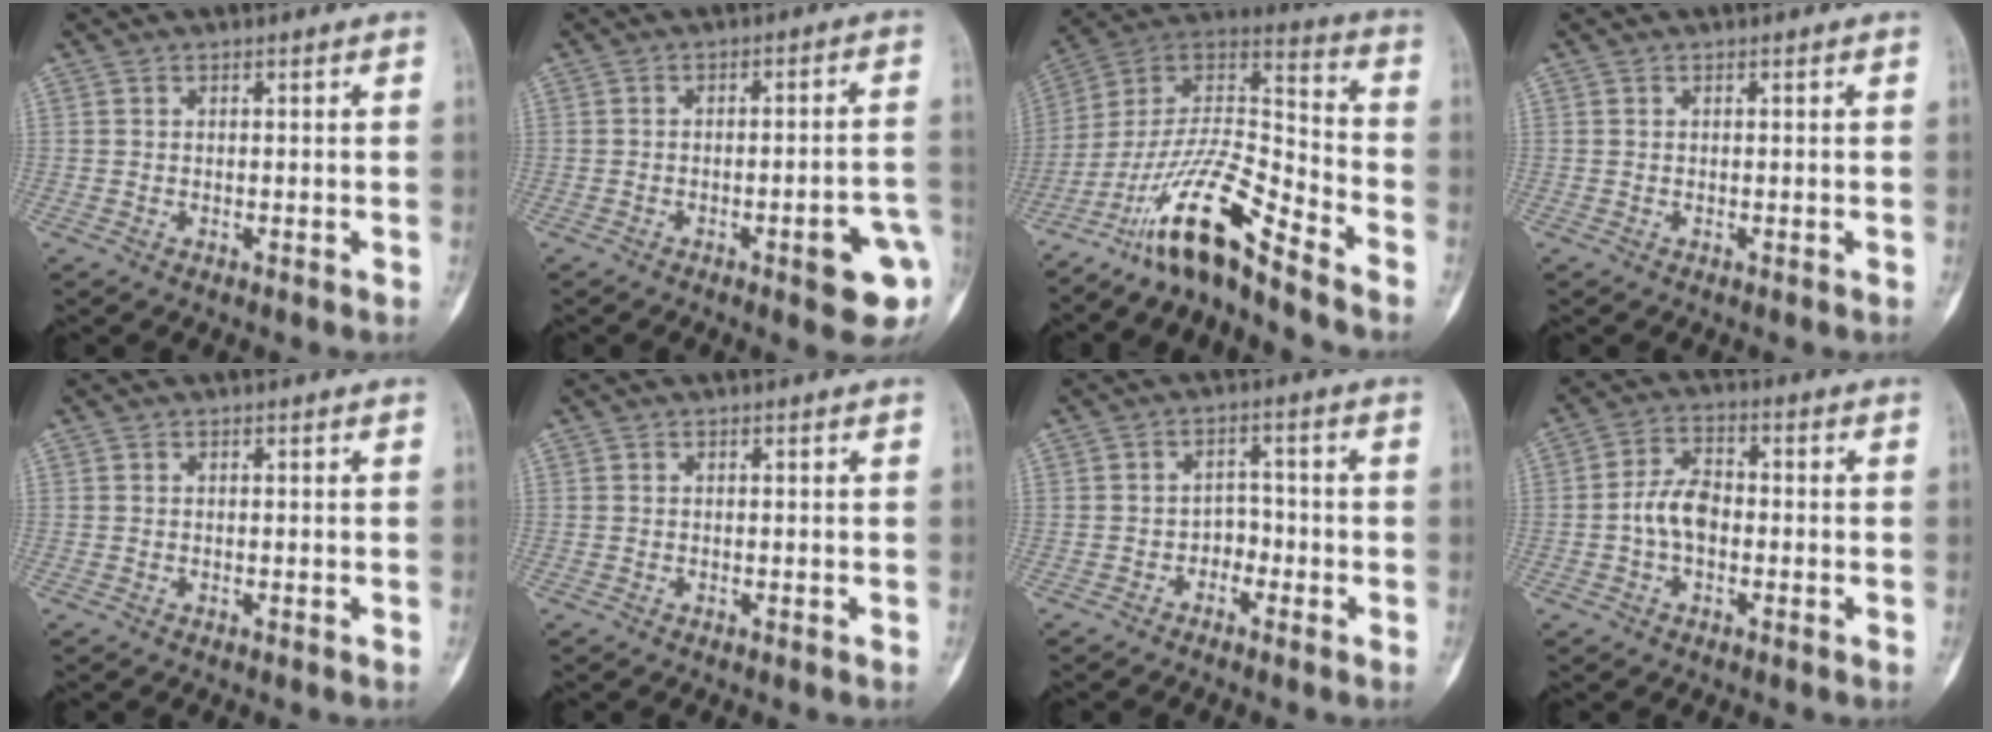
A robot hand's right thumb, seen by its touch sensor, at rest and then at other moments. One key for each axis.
{"total": 10.3, "fx": -4.0, "fy": 2.4, "fz": 9.2, "tx": -0.100, "ty": 0.023, "tz": -0.043}
{"total": 16.9, "fx": -12.4, "fy": 3.2, "fz": 11.1, "tx": -0.207, "ty": 0.099, "tz": -0.228}
{"total": 0.0}
{"total": 0.0}
{"total": 0.0}
{"total": 3.3, "fx": -1.7, "fy": 2.5, "fz": 1.4, "tx": 0.002, "ty": 0.022, "tz": -0.033}
{"total": 6.6, "fx": -1.1, "fy": 4.2, "fz": 4.9, "tx": -0.084, "ty": 0.023, "tz": -0.029}